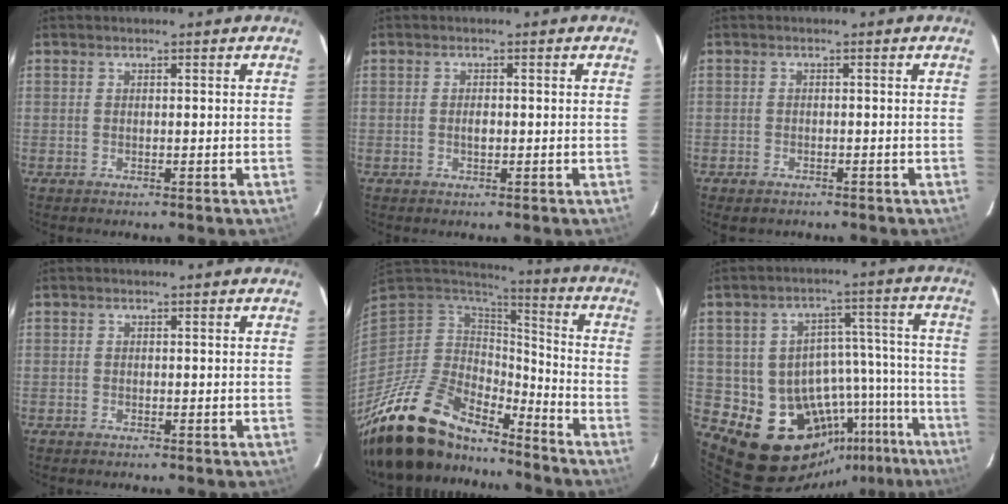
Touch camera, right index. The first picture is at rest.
{"total": 1.2, "force": [-0.2, 0.7, 1.0], "torque": [-0.017, 0.000, -0.003]}
{"total": 2.0, "force": [-1.4, 1.2, 0.7], "torque": [-0.017, -0.002, -0.022]}
{"total": 0.0}
{"total": 22.1, "force": [-18.1, 7.6, 10.0], "torque": [-0.206, -0.025, -0.321]}
{"total": 16.7, "force": [-10.8, 10.9, 6.6], "torque": [-0.091, 0.052, -0.135]}